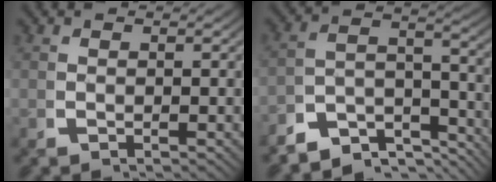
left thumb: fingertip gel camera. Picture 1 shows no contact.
{"total": 6.9, "force": [-4.3, 3.5, 4.1], "torque": [-0.072, -0.022, -0.073]}